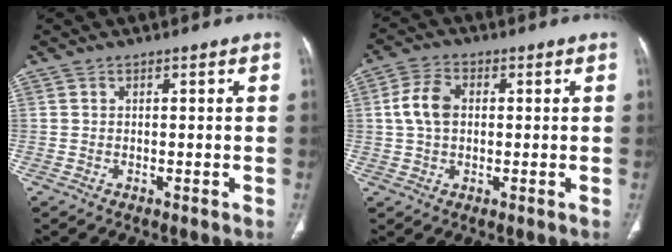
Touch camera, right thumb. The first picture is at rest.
{"total": 6.6, "force": [0.7, 4.5, 4.8], "torque": [-0.095, 0.014, 0.010]}